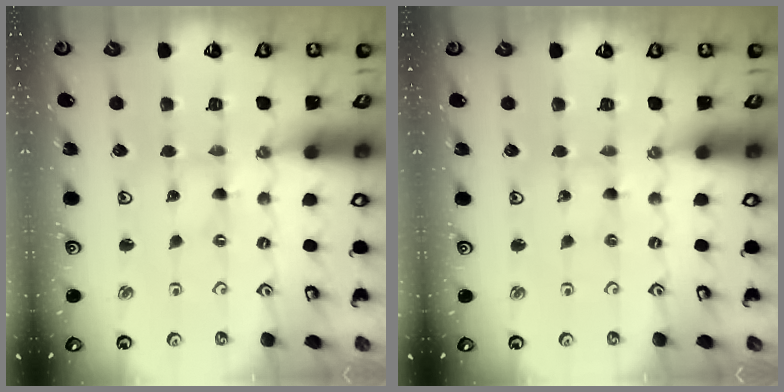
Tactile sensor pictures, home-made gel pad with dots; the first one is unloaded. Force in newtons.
{"total": 1.0, "press": 1.0, "slide": 0.2}